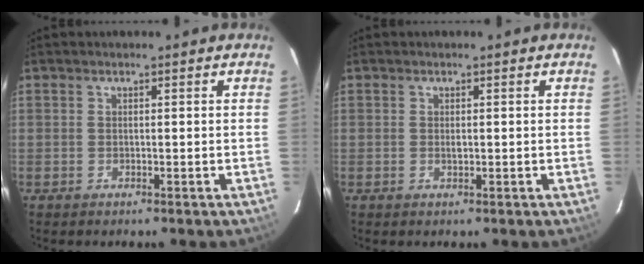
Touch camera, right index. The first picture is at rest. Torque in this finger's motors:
{"motor_torque": [0.02, 0.07, 0.00, 0.00]}